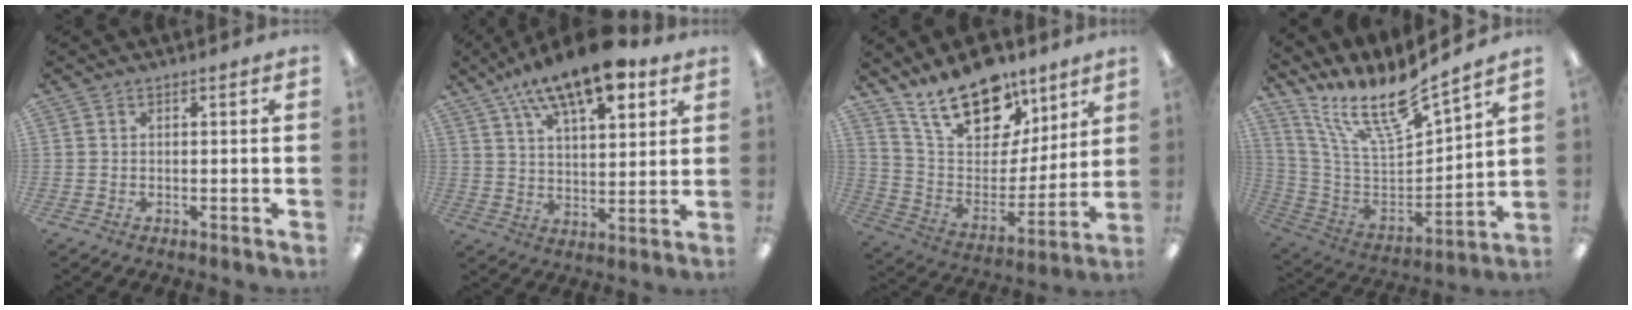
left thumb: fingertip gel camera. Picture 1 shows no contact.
{"total": 17.4, "force": [11.6, 6.6, 11.2], "torque": [-0.180, -0.056, 0.194]}
{"total": 19.9, "force": [14.4, 10.1, 9.3], "torque": [-0.172, -0.081, 0.262]}
{"total": 17.6, "force": [13.7, 3.9, 10.4], "torque": [-0.207, -0.098, 0.235]}